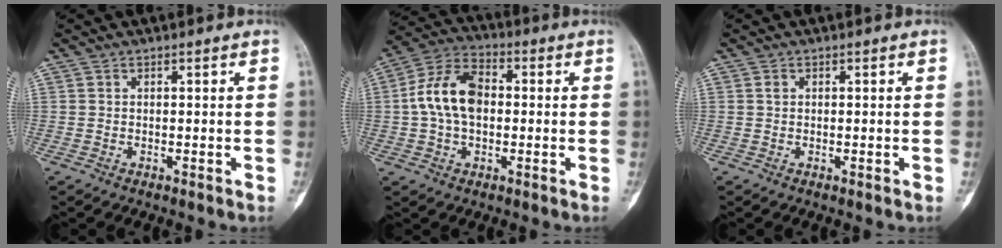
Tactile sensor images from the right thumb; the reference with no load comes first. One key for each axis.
{"total": 11.5, "fx": 0.2, "fy": 7.4, "fz": 8.8, "tx": -0.165, "ty": 0.030, "tz": -0.004}
{"total": 1.0, "fx": 0.1, "fy": 0.6, "fz": 0.8, "tx": -0.011, "ty": 0.000, "tz": 0.001}